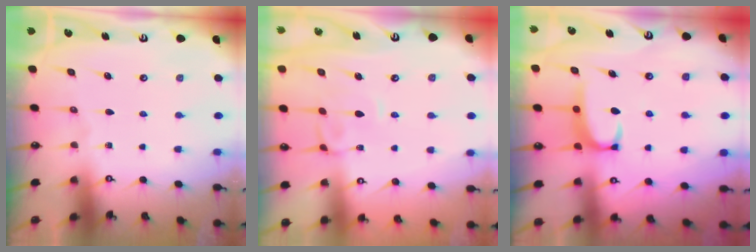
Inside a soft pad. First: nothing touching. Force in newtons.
{"total": 2.1, "press": 1.9, "slide": 0.7}
{"total": 2.2, "press": 2.1, "slide": 0.6}